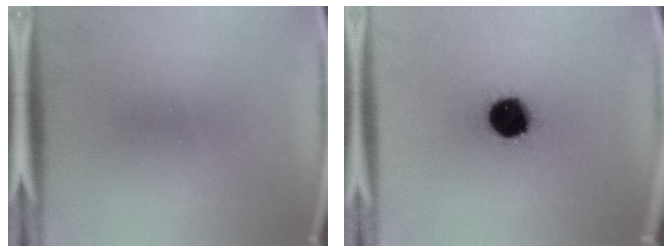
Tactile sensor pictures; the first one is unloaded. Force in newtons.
{"total": 14.8}